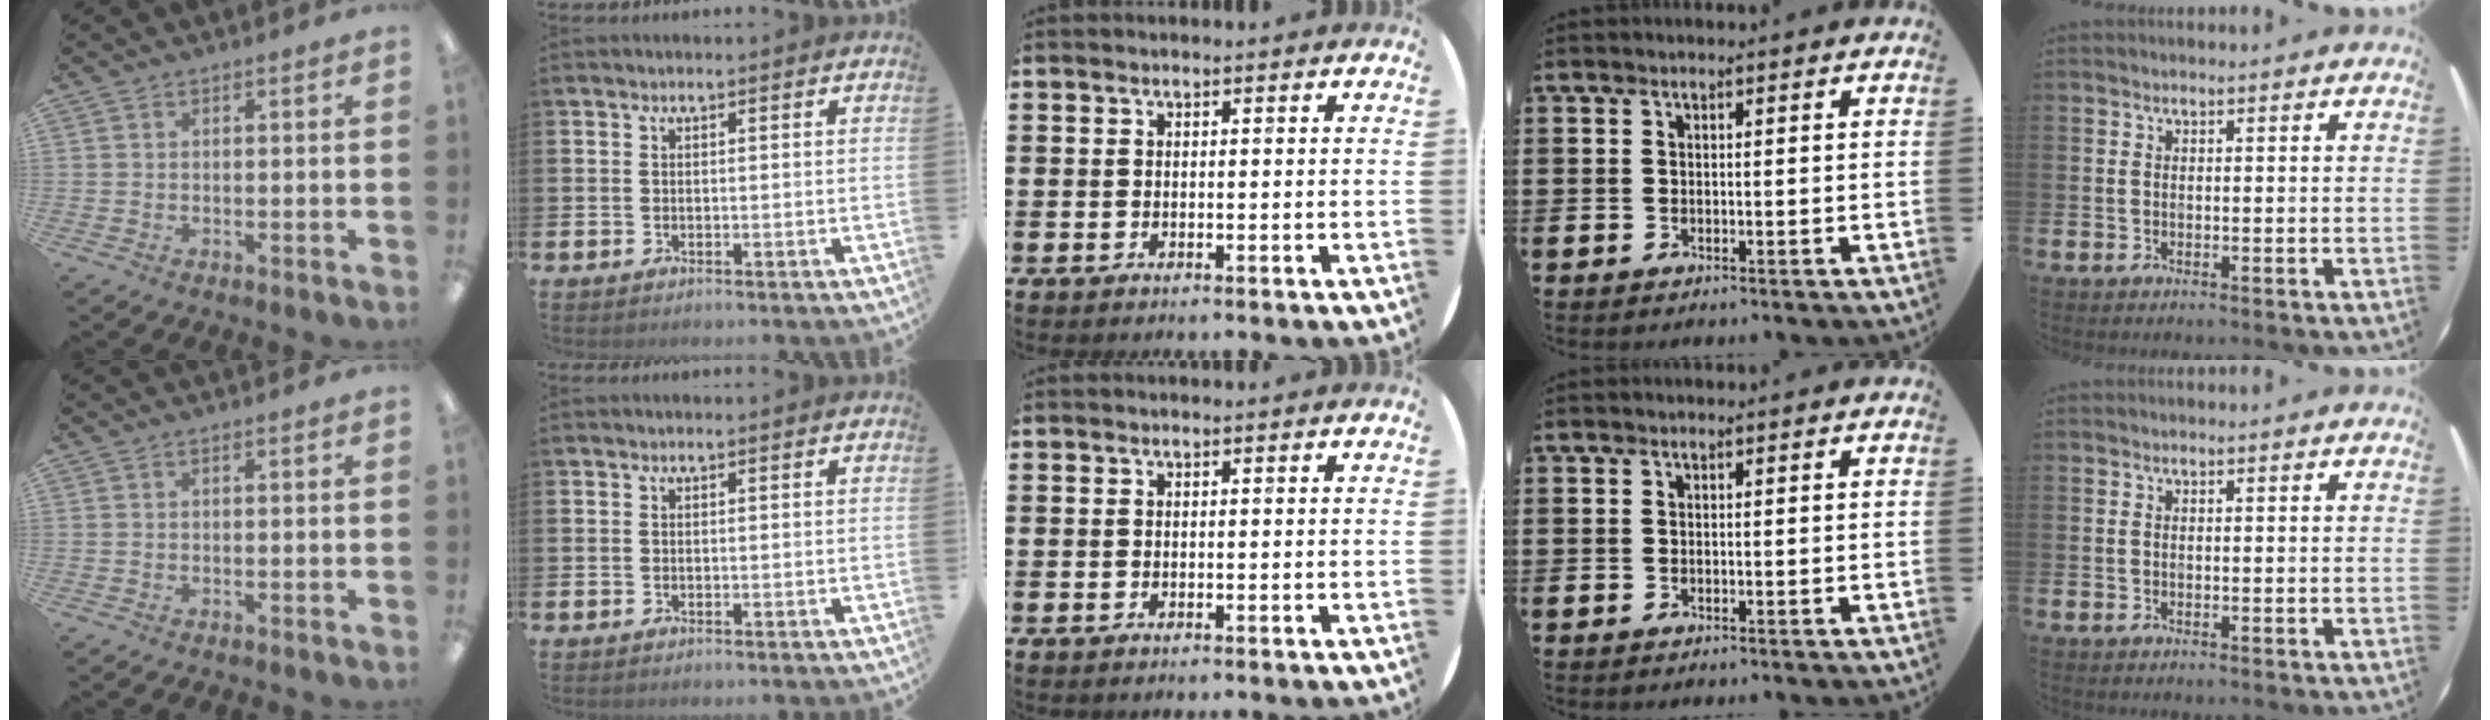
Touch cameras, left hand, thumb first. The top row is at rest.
{}